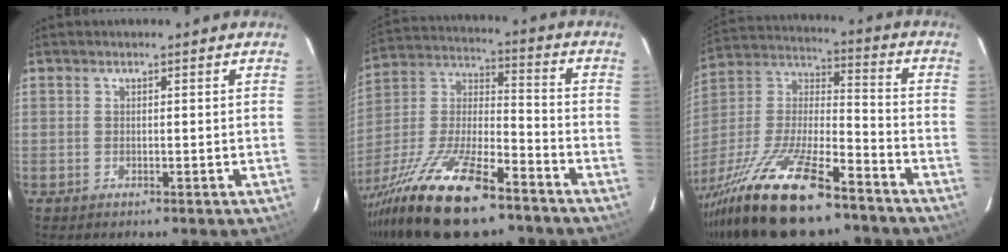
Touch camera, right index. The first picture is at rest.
{"total": 23.1, "force": [-16.2, 5.7, 15.5], "torque": [-0.324, -0.029, -0.294]}
{"total": 24.6, "force": [-17.8, 5.4, 16.2], "torque": [-0.342, -0.036, -0.320]}